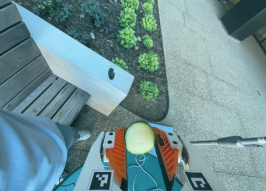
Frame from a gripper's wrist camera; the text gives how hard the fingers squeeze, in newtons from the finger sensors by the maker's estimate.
{"total": 11.8, "left": 12.5, "right": 11.1}